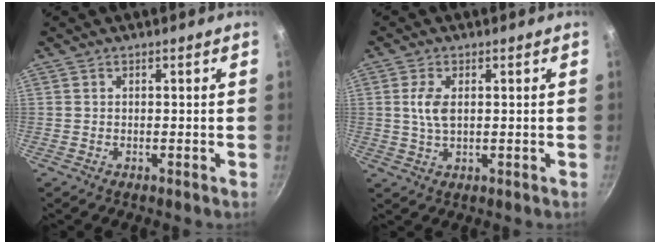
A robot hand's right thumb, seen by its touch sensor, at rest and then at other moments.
{"total": 4.5, "force": [0.8, 2.3, 3.8], "torque": [-0.078, -0.001, 0.015]}